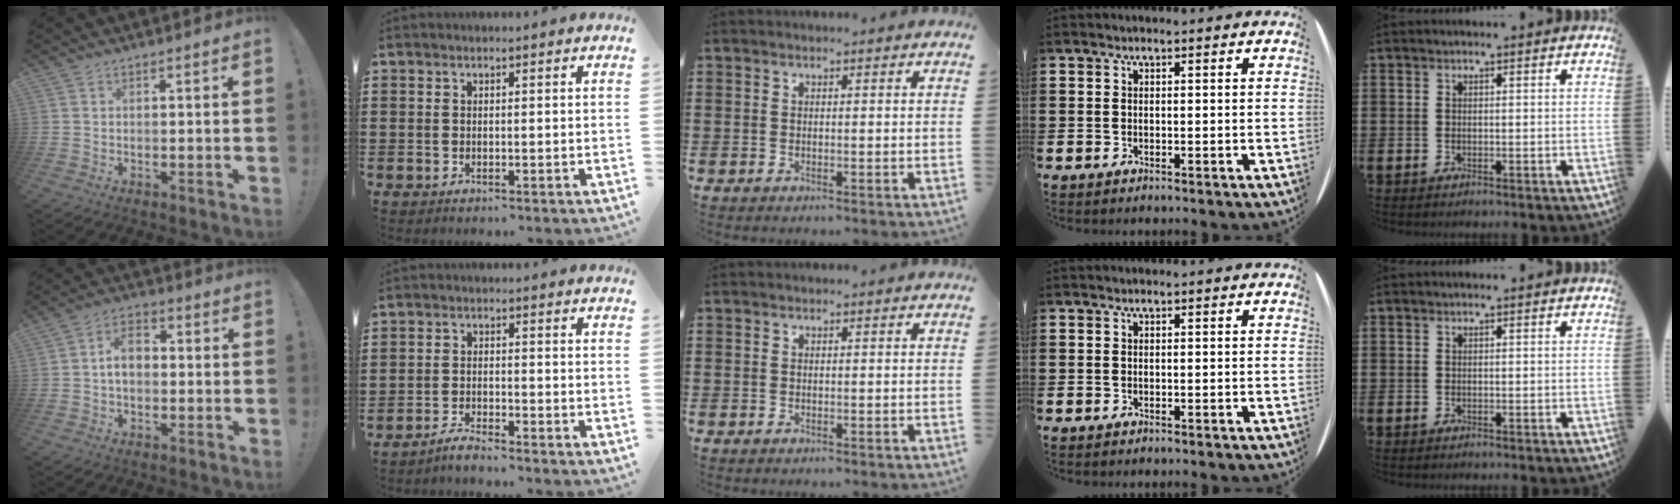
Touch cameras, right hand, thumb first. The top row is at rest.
{"thumb": {"total": 6.9, "force": [-0.3, 4.5, 5.1], "torque": [-0.078, 0.011, -0.004]}, "index": {"total": 2.6, "force": [-2.6, 0.0, 0.4], "torque": [-0.009, 0.005, -0.051]}}